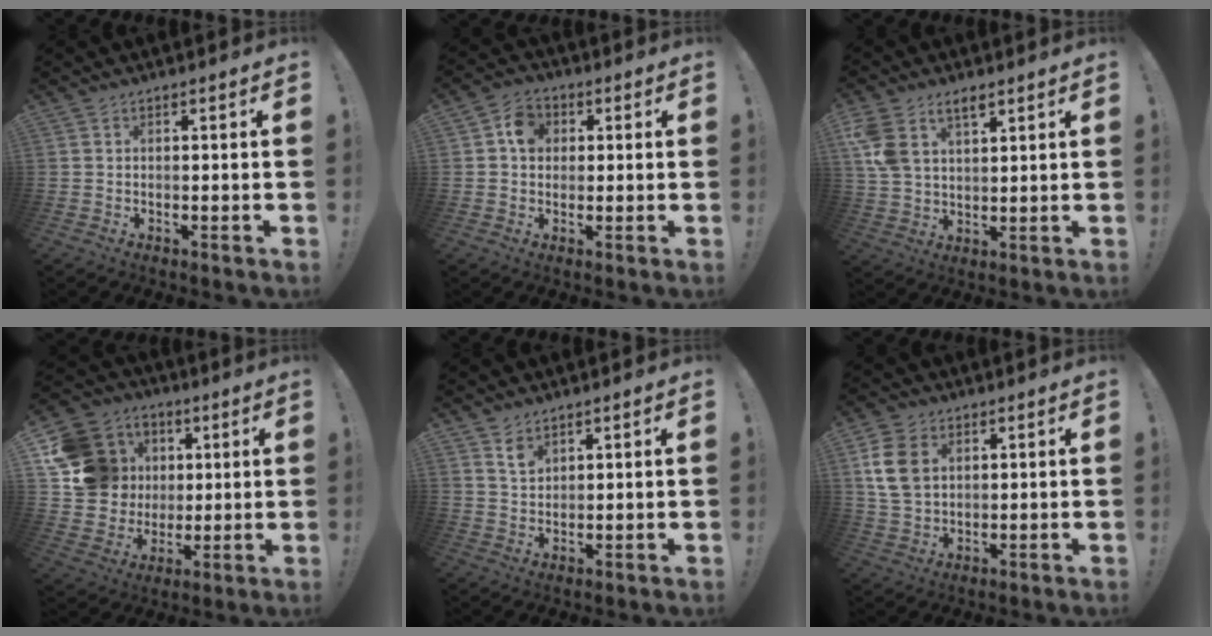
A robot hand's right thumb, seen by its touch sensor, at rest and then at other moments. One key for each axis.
{"total": 6.5, "fx": 1.3, "fy": 5.3, "fz": 3.4, "tx": -0.046, "ty": 0.007, "tz": 0.023}
{"total": 8.9, "fx": 5.3, "fy": 5.3, "fz": 4.8, "tx": -0.103, "ty": -0.013, "tz": 0.104}
{"total": 18.8, "fx": 3.9, "fy": 17.0, "fz": 7.2, "tx": -0.112, "ty": 0.001, "tz": 0.112}
{"total": 4.4, "fx": 3.3, "fy": 2.4, "fz": 1.6, "tx": -0.023, "ty": -0.022, "tz": 0.061}
{"total": 11.0, "fx": 3.3, "fy": 7.9, "fz": 6.9, "tx": -0.132, "ty": 0.000, "tz": 0.066}